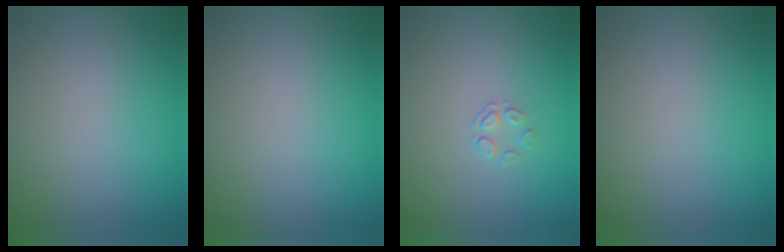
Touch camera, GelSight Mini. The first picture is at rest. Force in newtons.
{"total": 0.0}
{"total": 1.1, "press": 0.5, "slide": 1.0}
{"total": 0.0}